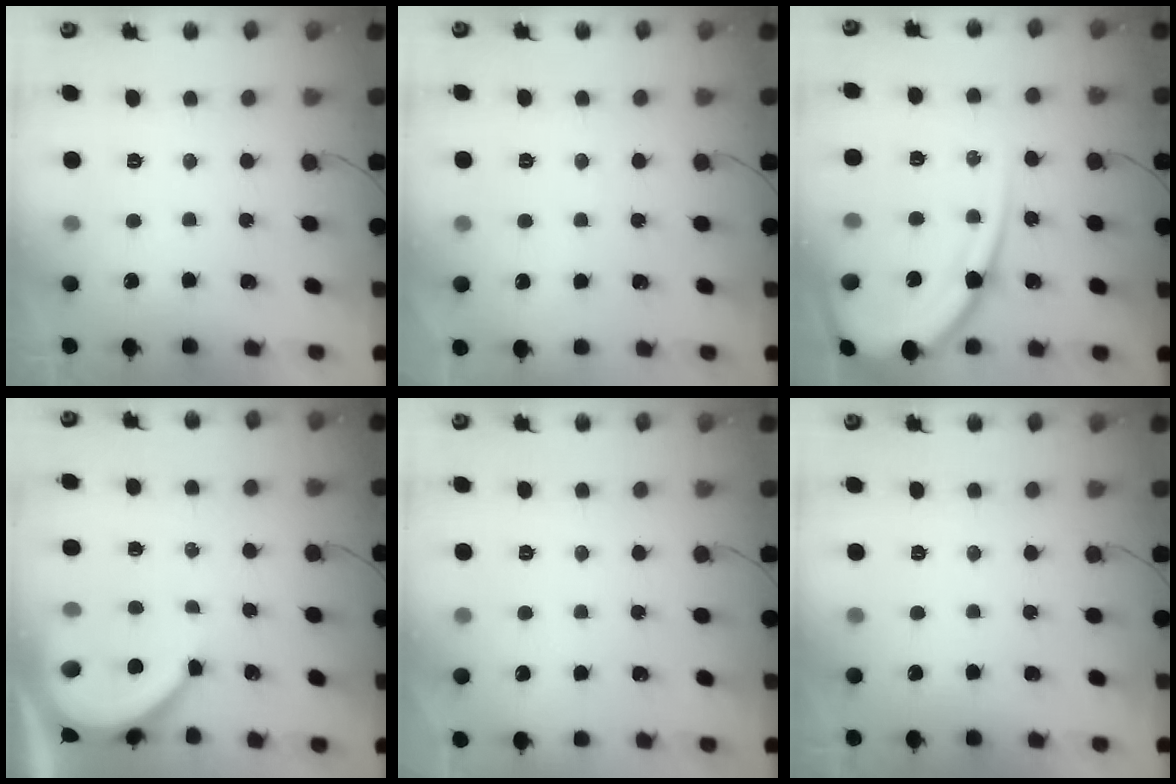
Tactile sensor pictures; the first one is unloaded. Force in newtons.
{"total": 1.9, "press": 1.9, "slide": 0.2}
{"total": 15.8, "press": 15.7, "slide": 1.6}
{"total": 7.7, "press": 7.6, "slide": 1.1}
{"total": 1.5, "press": 1.5, "slide": 0.2}
{"total": 0.0}